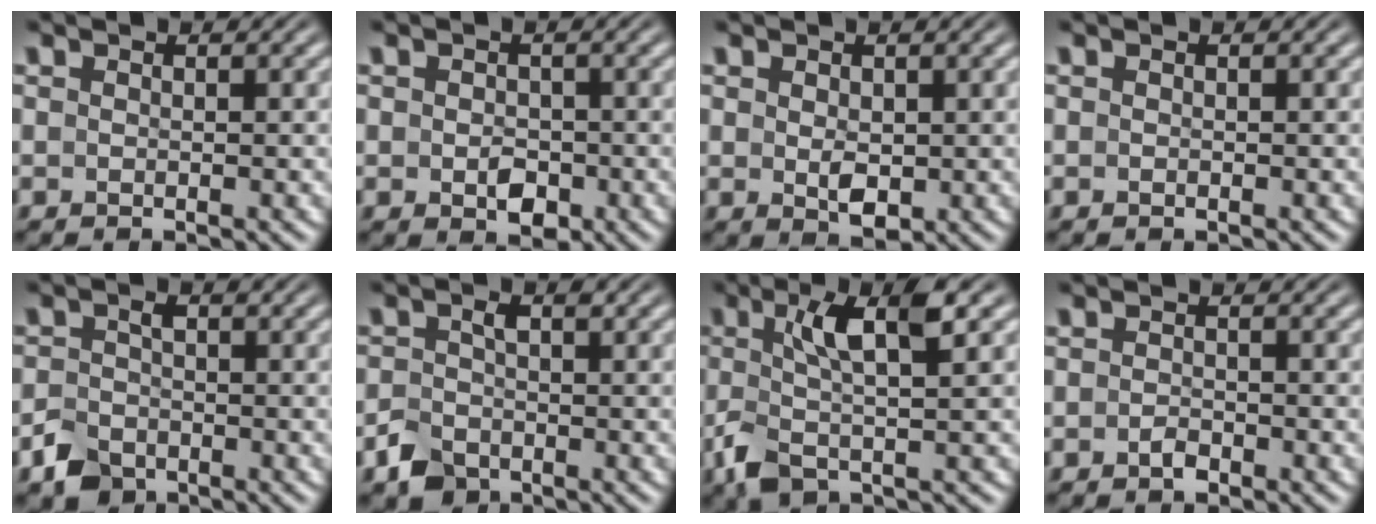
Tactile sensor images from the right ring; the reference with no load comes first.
{"total": 2.1, "force": [-0.8, 1.3, 1.5], "torque": [-0.018, -0.015, -0.004]}
{"total": 2.2, "force": [-0.3, 1.1, 2.0], "torque": [-0.030, -0.020, 0.011]}
{"total": 0.0}
{"total": 2.6, "force": [-2.0, 1.5, 0.8], "torque": [-0.009, -0.012, -0.034]}
{"total": 2.5, "force": [-1.7, 1.5, 1.1], "torque": [-0.014, -0.011, -0.026]}
{"total": 4.8, "force": [-0.6, 1.3, 4.6], "torque": [-0.097, -0.002, -0.002]}
{"total": 1.0, "force": [-0.9, 0.1, 0.4], "torque": [-0.003, -0.003, -0.014]}